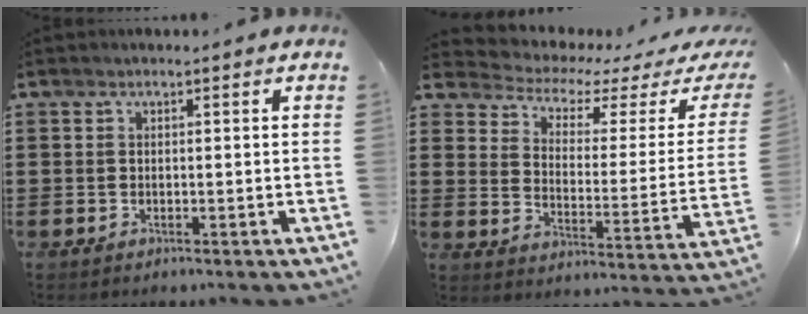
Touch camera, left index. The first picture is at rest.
{"total": 2.8, "force": [2.2, 1.1, 1.4], "torque": [-0.048, -0.020, 0.026]}